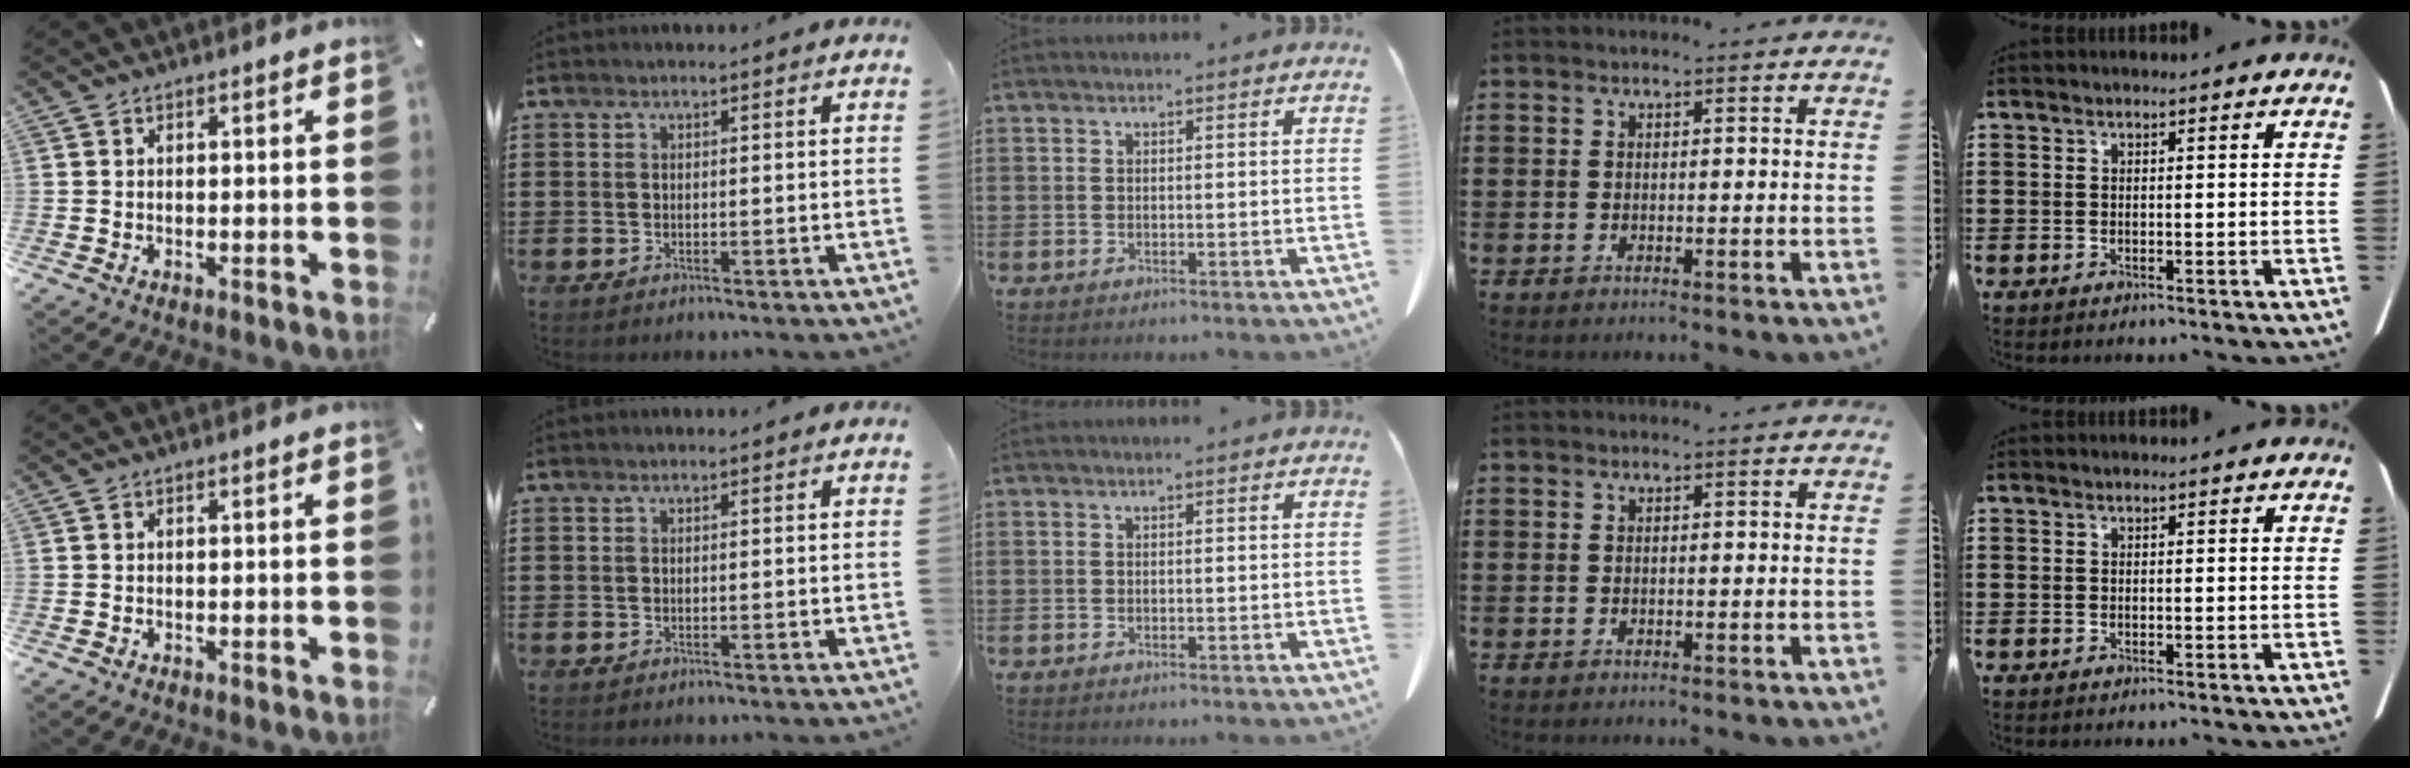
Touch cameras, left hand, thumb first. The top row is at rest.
{}